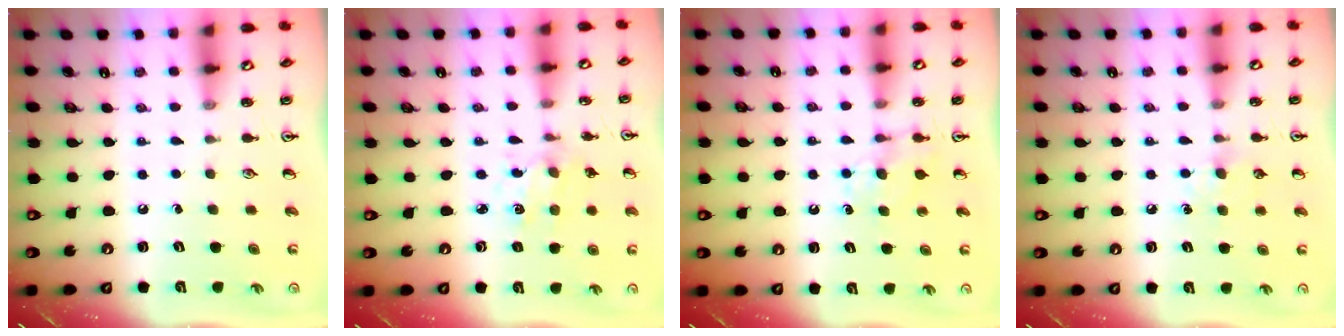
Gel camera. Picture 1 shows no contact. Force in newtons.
{"total": 1.3, "press": 1.3, "slide": 0.1}
{"total": 4.7, "press": 4.7, "slide": 0.5}
{"total": 6.6, "press": 6.6, "slide": 0.8}